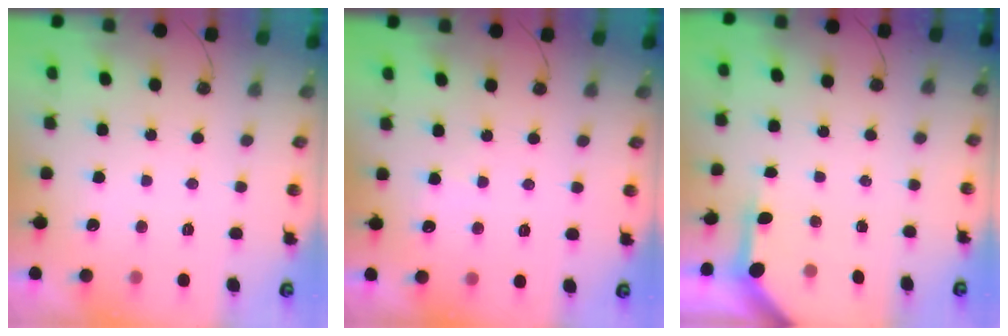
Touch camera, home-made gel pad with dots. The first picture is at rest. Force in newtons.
{"total": 3.0, "press": 3.0, "slide": 0.4}
{"total": 3.4, "press": 3.3, "slide": 0.4}